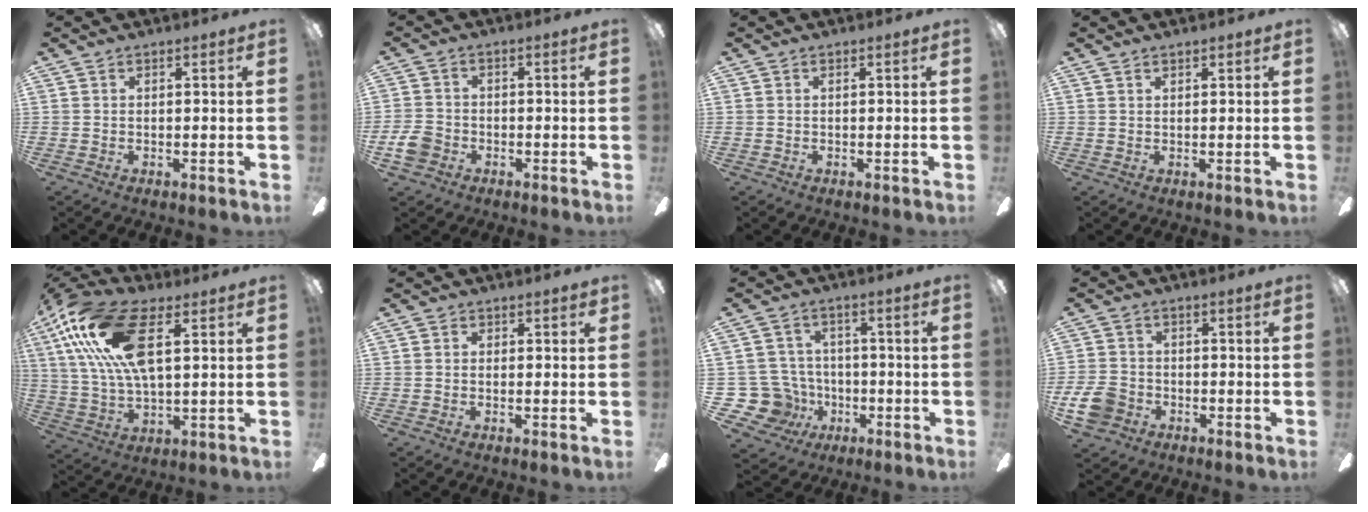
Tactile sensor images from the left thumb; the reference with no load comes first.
{"total": 5.3, "force": [-2.3, 4.2, 2.4], "torque": [-0.054, 0.014, -0.042]}
{"total": 0.0}
{"total": 0.9, "force": [0.8, 0.3, 0.3], "torque": [-0.006, 0.000, 0.014]}
{"total": 22.2, "force": [8.3, 10.6, 17.6], "torque": [-0.371, -0.004, 0.142]}
{"total": 1.3, "force": [-0.1, 1.1, 0.8], "torque": [-0.014, 0.008, -0.004]}
{"total": 13.6, "force": [-4.1, 12.0, 5.0], "torque": [-0.136, 0.028, -0.067]}
{"total": 7.5, "force": [-3.2, 5.9, 3.4], "torque": [-0.084, 0.026, -0.057]}